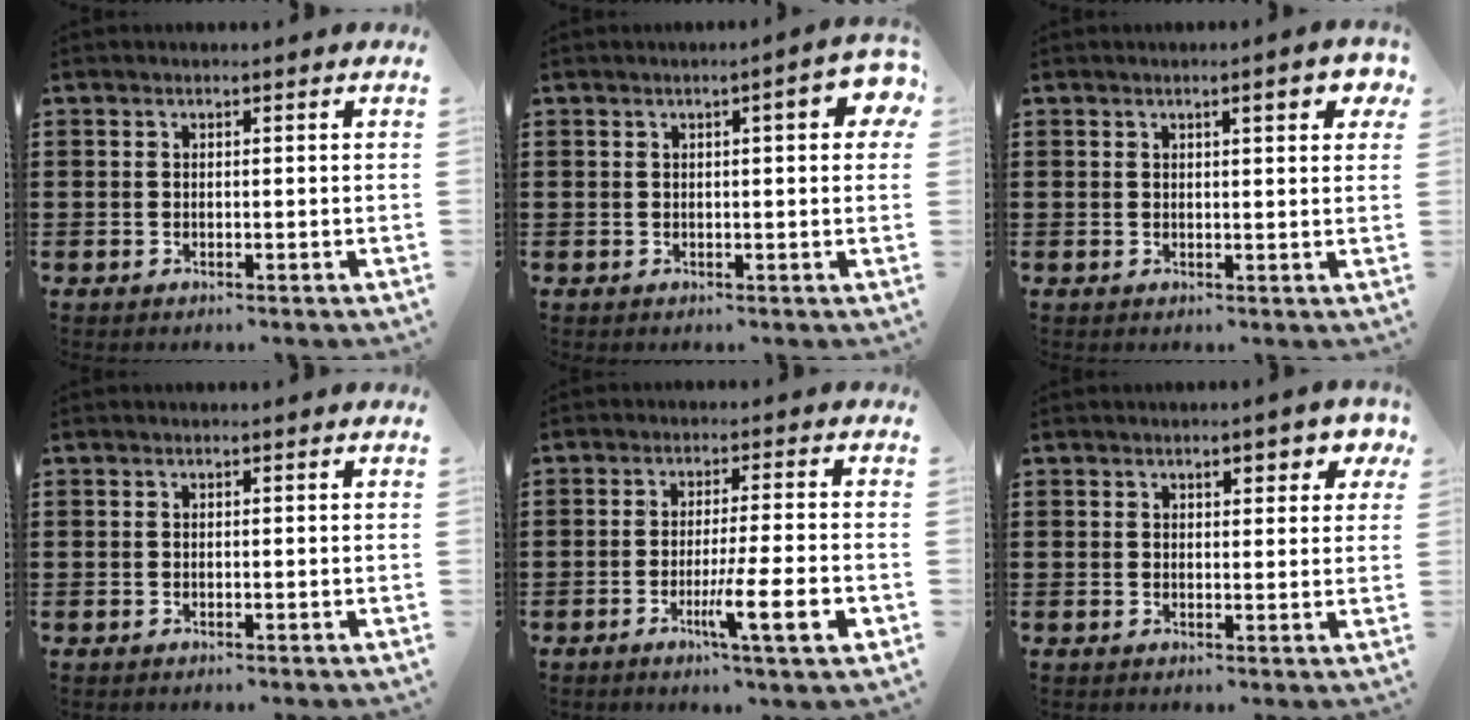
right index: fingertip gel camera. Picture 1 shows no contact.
{"total": 4.4, "force": [1.1, 0.9, 4.2], "torque": [-0.056, -0.003, 0.011]}
{"total": 3.3, "force": [1.4, 0.6, 3.0], "torque": [-0.045, -0.001, 0.017]}
{"total": 0.0}
{"total": 9.0, "force": [-3.3, 0.3, 8.3], "torque": [-0.141, -0.012, -0.056]}
{"total": 3.2, "force": [1.8, 1.3, 2.3], "torque": [-0.026, -0.001, 0.024]}